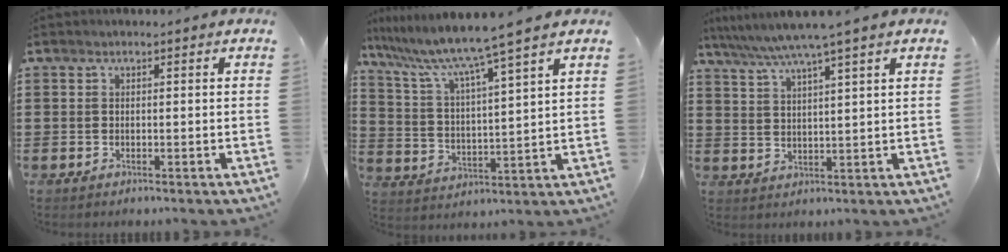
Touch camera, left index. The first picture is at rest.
{"total": 8.1, "force": [6.9, -1.0, 4.3], "torque": [-0.111, -0.050, 0.109]}
{"total": 5.5, "force": [4.4, -0.8, 3.2], "torque": [-0.076, -0.021, 0.073]}